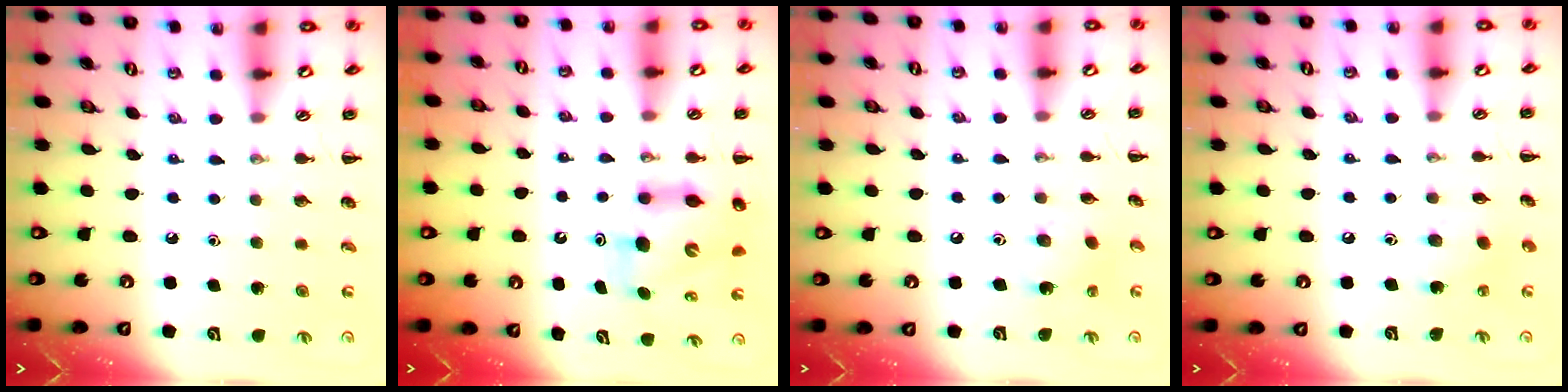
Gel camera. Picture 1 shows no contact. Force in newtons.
{"total": 7.5, "press": 7.2, "slide": 1.9}
{"total": 3.8, "press": 3.7, "slide": 0.7}
{"total": 6.3, "press": 6.3, "slide": 0.7}